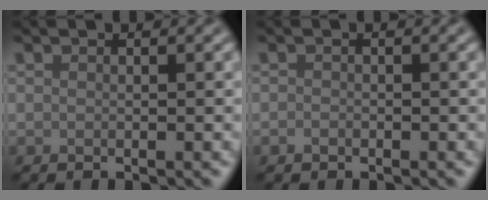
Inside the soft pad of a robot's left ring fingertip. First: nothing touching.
{"total": 0.7, "force": [-0.4, 0.5, 0.2], "torque": [-0.002, -0.003, -0.009]}